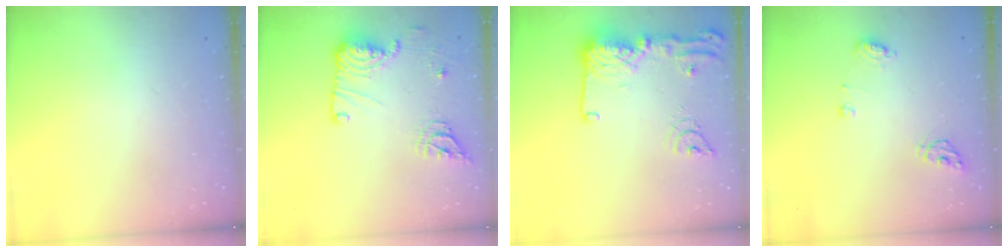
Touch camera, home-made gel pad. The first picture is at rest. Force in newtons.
{"total": 15.4, "press": 15.3, "slide": 1.5}
{"total": 18.5, "press": 18.4, "slide": 1.7}
{"total": 7.2, "press": 7.2, "slide": 0.8}